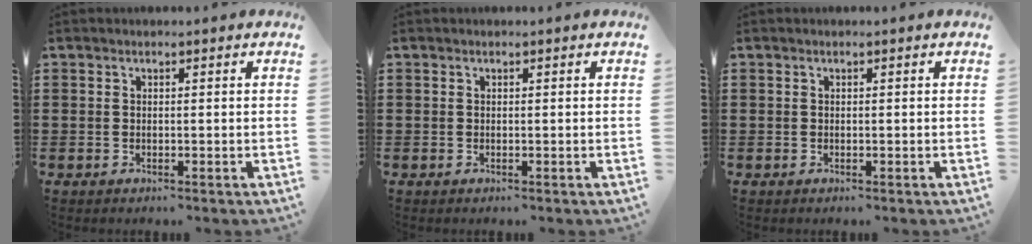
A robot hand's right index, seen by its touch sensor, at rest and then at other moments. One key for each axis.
{"total": 0.0}
{"total": 0.0}